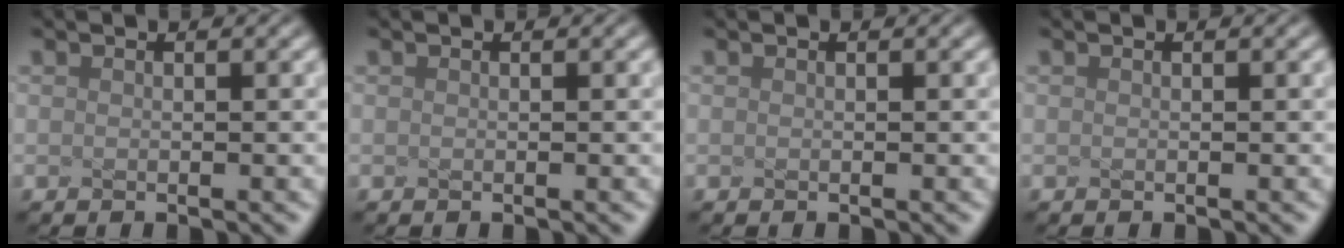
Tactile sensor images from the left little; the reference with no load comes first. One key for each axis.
{"total": 0.0}
{"total": 0.0}
{"total": 0.0}